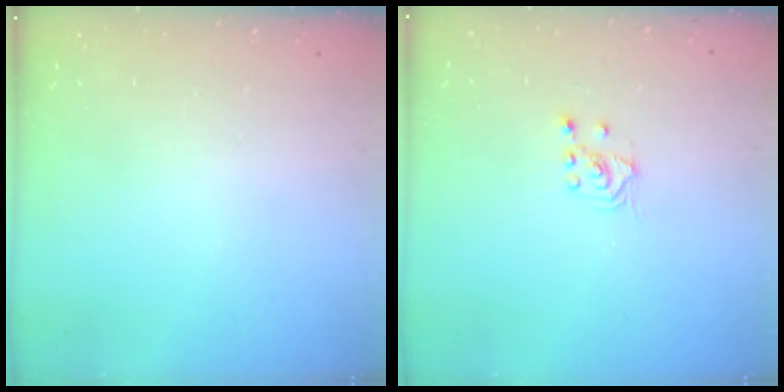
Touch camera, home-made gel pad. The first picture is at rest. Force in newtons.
{"total": 2.7, "press": 2.5, "slide": 0.9}